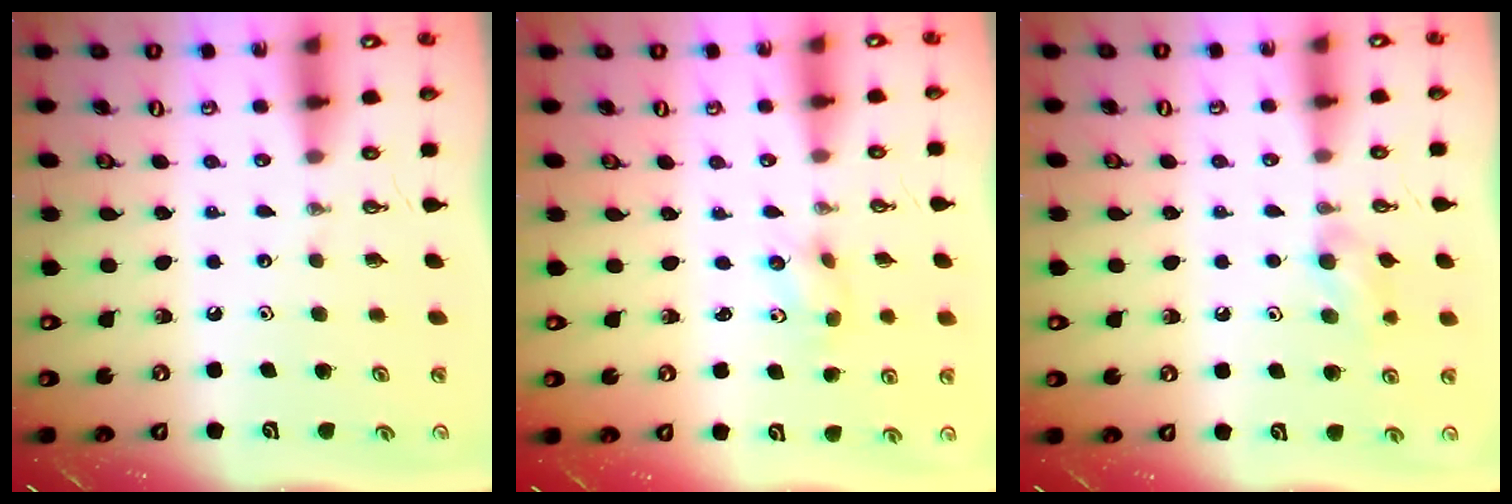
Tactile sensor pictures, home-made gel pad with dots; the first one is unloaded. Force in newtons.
{"total": 3.8, "press": 3.4, "slide": 1.7}
{"total": 7.5, "press": 7.4, "slide": 1.3}